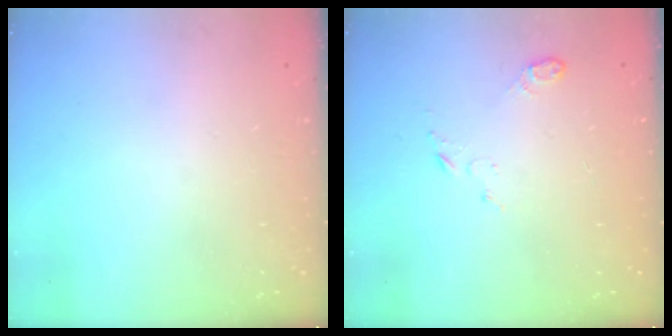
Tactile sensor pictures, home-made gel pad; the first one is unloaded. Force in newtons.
{"total": 4.7, "press": 4.6, "slide": 0.9}